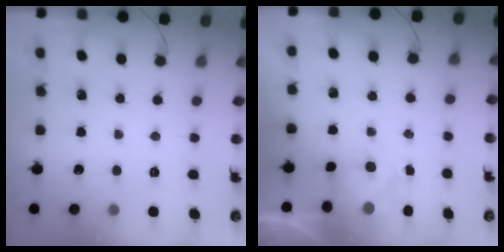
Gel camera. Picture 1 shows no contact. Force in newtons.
{"total": 3.1, "press": 2.9, "slide": 1.1}